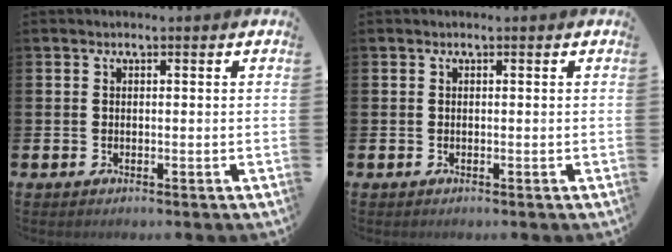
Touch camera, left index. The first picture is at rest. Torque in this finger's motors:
{"motor_torque": [0.00, 0.00, 0.00, -0.01]}